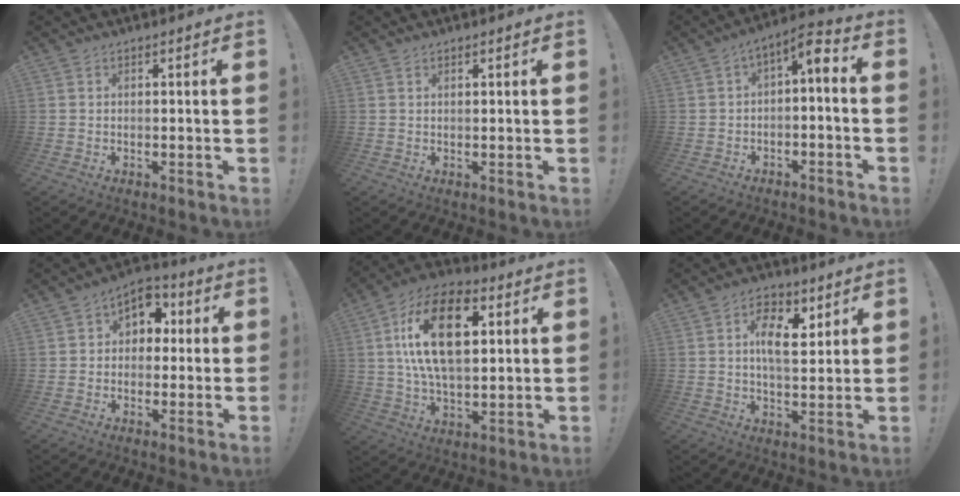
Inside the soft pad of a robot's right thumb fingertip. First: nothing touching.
{"total": 0.8, "force": [0.7, 0.2, 0.2], "torque": [-0.003, -0.001, 0.013]}
{"total": 5.3, "force": [-0.5, 1.8, 4.9], "torque": [-0.075, 0.004, -0.010]}
{"total": 7.1, "force": [1.0, 6.2, 3.1], "torque": [-0.039, 0.005, 0.025]}
{"total": 21.5, "force": [5.3, 11.9, 17.1], "torque": [-0.306, -0.002, 0.082]}
{"total": 10.3, "force": [3.8, 5.3, 7.9], "torque": [-0.116, -0.006, 0.066]}